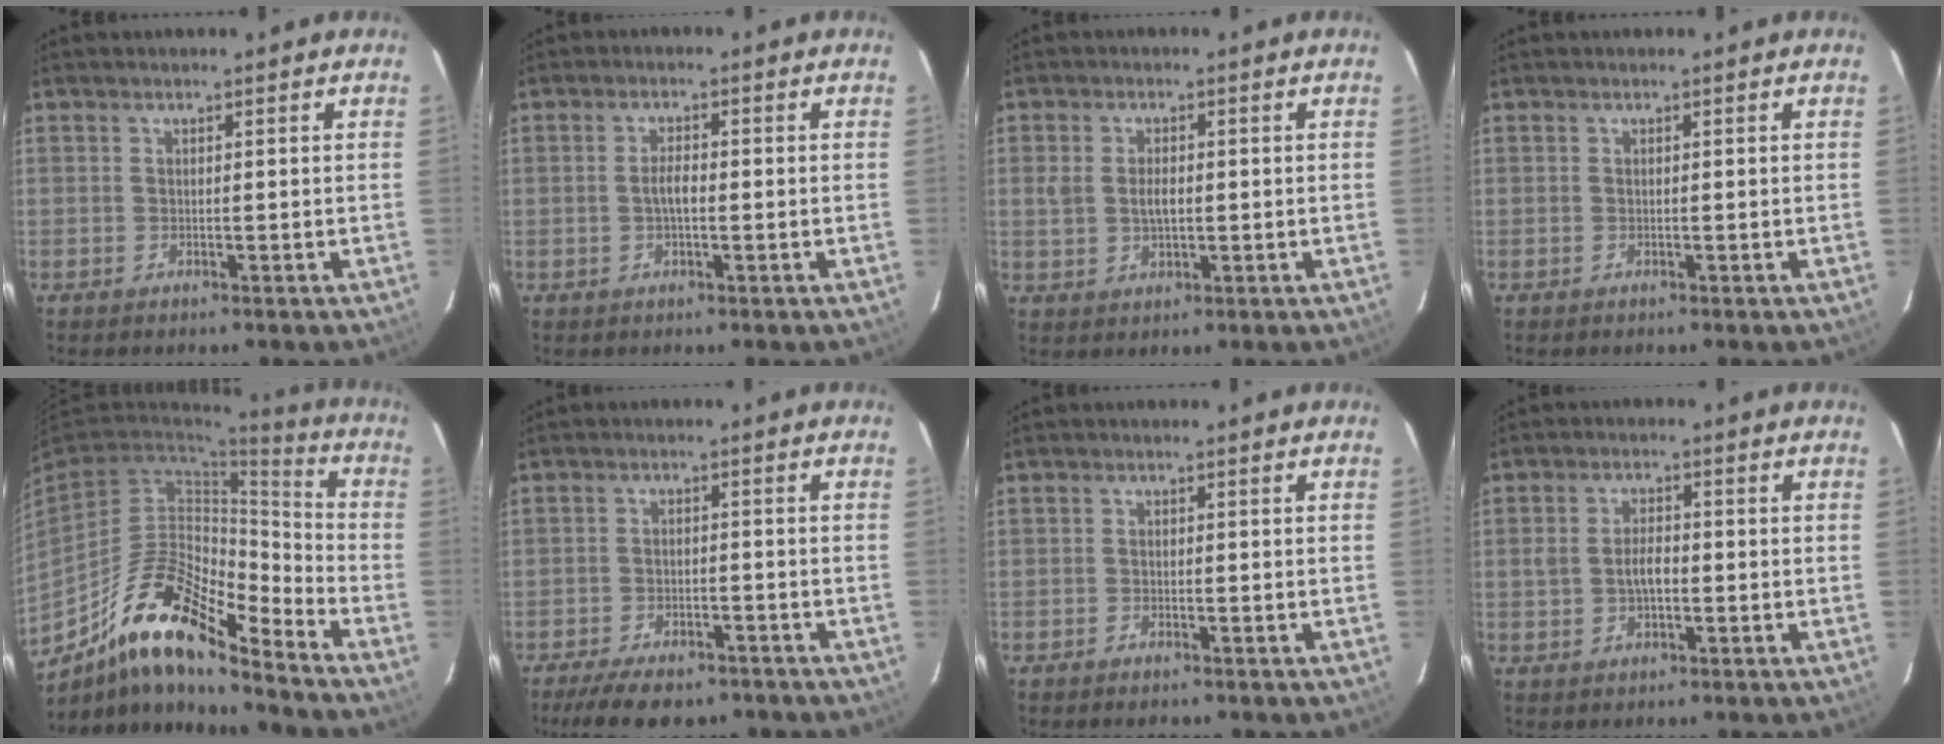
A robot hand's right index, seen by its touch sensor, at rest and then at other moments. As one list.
[{"total": 2.4, "force": [-0.5, 0.8, 2.2], "torque": [-0.044, 0.004, -0.009]}, {"total": 4.2, "force": [0.1, 2.6, 3.2], "torque": [-0.062, 0.003, 0.006]}, {"total": 0.0}, {"total": 17.6, "force": [-13.0, 4.6, 11.0], "torque": [-0.189, 0.003, -0.241]}, {"total": 11.8, "force": [-9.3, 4.4, 5.6], "torque": [-0.128, -0.017, -0.141]}, {"total": 1.5, "force": [-1.3, 0.6, 0.6], "torque": [-0.019, 0.001, -0.026]}, {"total": 3.7, "force": [-0.7, 2.1, 2.9], "torque": [-0.056, 0.008, -0.008]}]